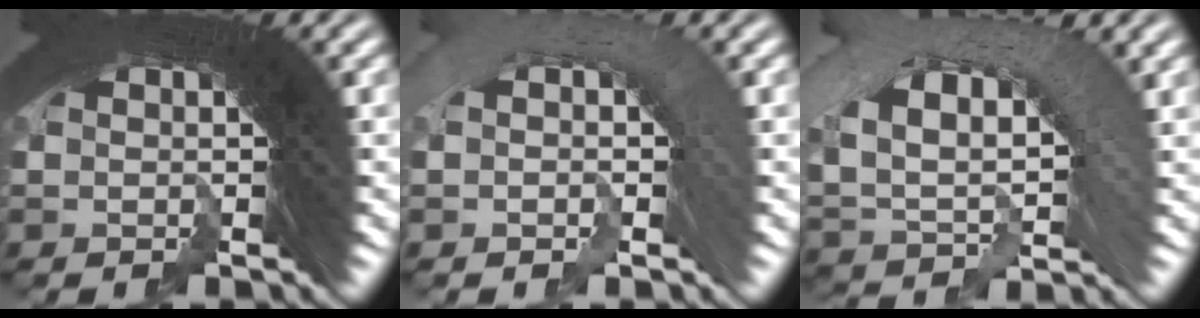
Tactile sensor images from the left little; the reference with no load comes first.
{"total": 3.4, "force": [-2.9, 0.8, -1.6], "torque": [0.019, 0.000, -0.047]}
{"total": 6.7, "force": [-2.1, 5.7, 2.9], "torque": [-0.081, -0.013, -0.035]}